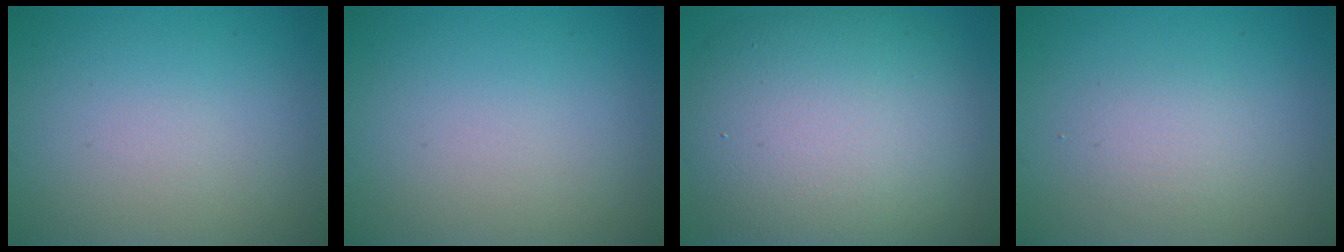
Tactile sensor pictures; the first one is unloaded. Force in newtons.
{"total": 0.0}
{"total": 12.0, "press": 12.0, "slide": 1.1}
{"total": 1.8, "press": 1.8, "slide": 0.1}